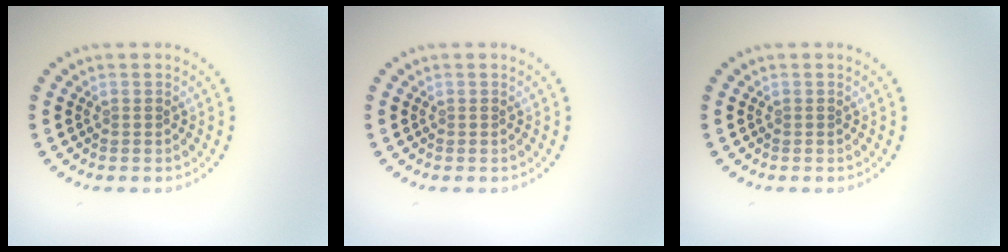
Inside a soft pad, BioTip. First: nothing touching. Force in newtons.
{"total": 0.0}
{"total": 0.0}